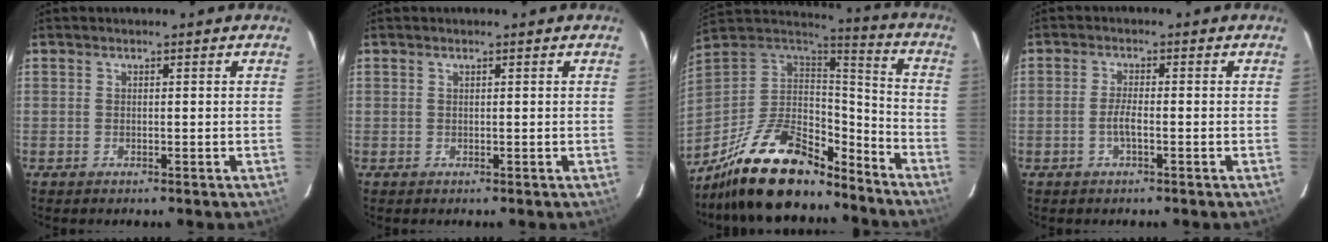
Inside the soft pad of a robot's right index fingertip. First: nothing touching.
{"total": 0.0}
{"total": 23.8, "force": [-17.9, 9.1, 12.8], "torque": [-0.257, 0.000, -0.294]}
{"total": 2.5, "force": [-0.9, 0.3, 2.3], "torque": [-0.047, 0.000, -0.017]}